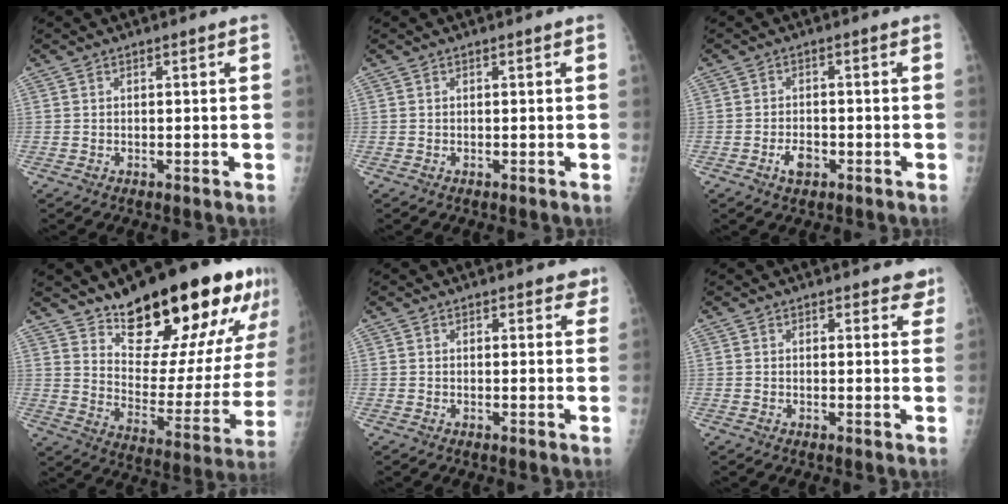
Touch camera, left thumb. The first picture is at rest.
{"total": 0.0}
{"total": 3.3, "force": [-1.5, 1.9, 2.1], "torque": [-0.033, 0.006, -0.026]}
{"total": 26.3, "force": [18.0, 10.0, 16.4], "torque": [-0.199, -0.092, 0.265]}
{"total": 3.0, "force": [2.3, 1.6, 1.0], "torque": [0.023, -0.007, 0.021]}
{"total": 4.0, "force": [3.3, 1.9, 1.2], "torque": [0.025, -0.014, 0.030]}